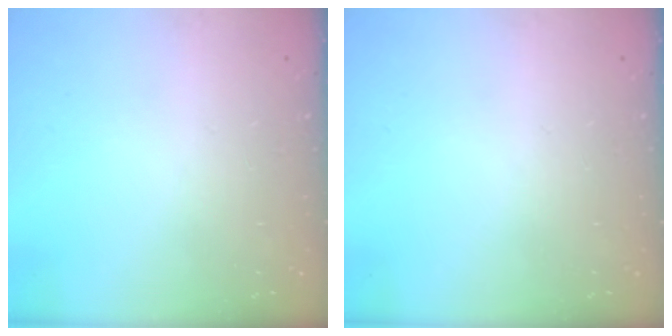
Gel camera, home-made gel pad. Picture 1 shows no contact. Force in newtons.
{"total": 0.0}